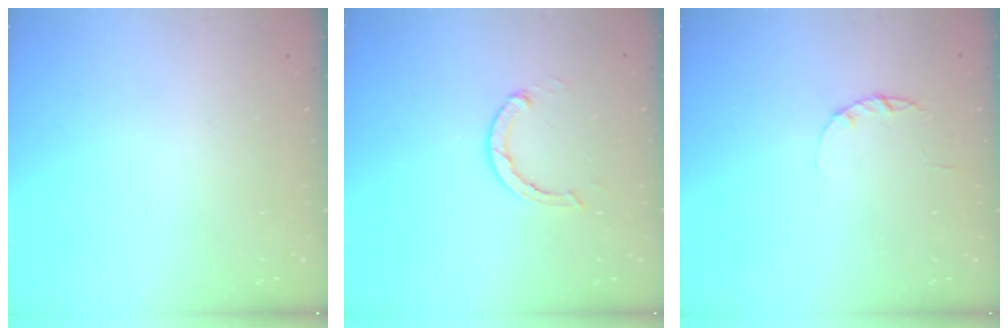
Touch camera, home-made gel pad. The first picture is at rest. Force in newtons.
{"total": 2.9, "press": 2.8, "slide": 0.5}
{"total": 2.2, "press": 2.2, "slide": 0.4}